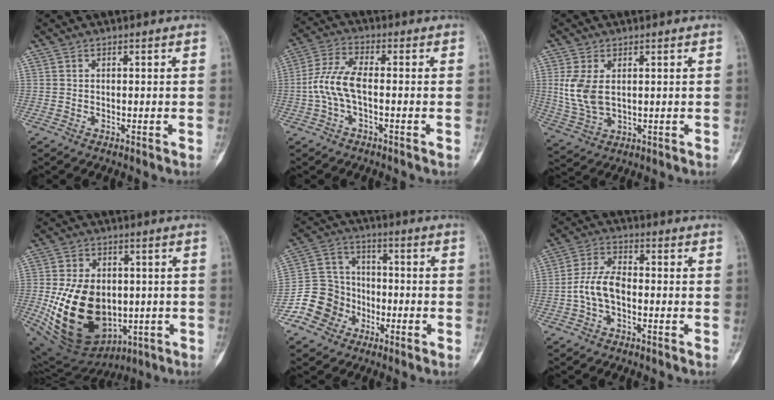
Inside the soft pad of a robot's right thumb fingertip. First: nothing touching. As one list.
[{"total": 7.3, "force": [-1.2, 2.8, 6.6], "torque": [-0.158, 0.022, -0.029]}, {"total": 7.8, "force": [1.3, 4.6, 6.2], "torque": [-0.138, -0.008, 0.040]}, {"total": 20.1, "force": [-2.4, 14.1, 14.1], "torque": [-0.225, -0.004, -0.006]}, {"total": 10.8, "force": [-4.9, 9.3, 2.3], "torque": [-0.002, 0.063, -0.090]}, {"total": 7.2, "force": [-1.6, 4.1, 5.7], "torque": [-0.118, 0.025, -0.038]}]